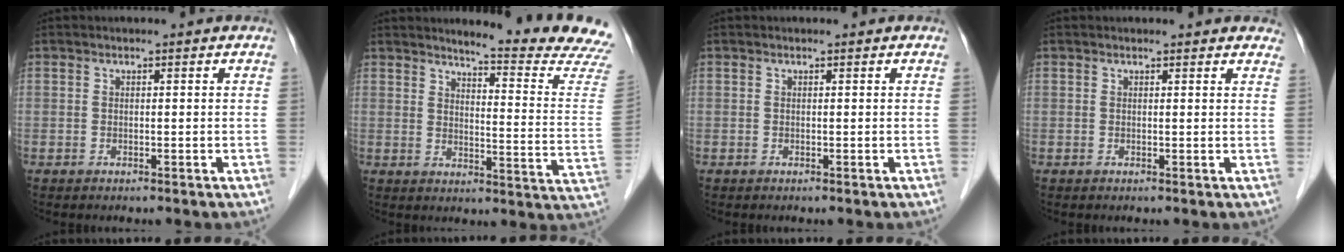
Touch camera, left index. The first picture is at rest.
{"total": 15.6, "force": [14.8, -1.6, 4.6], "torque": [-0.065, -0.117, 0.163]}
{"total": 0.0}
{"total": 5.3, "force": [4.9, 1.5, 1.5], "torque": [-0.005, 0.007, 0.038]}